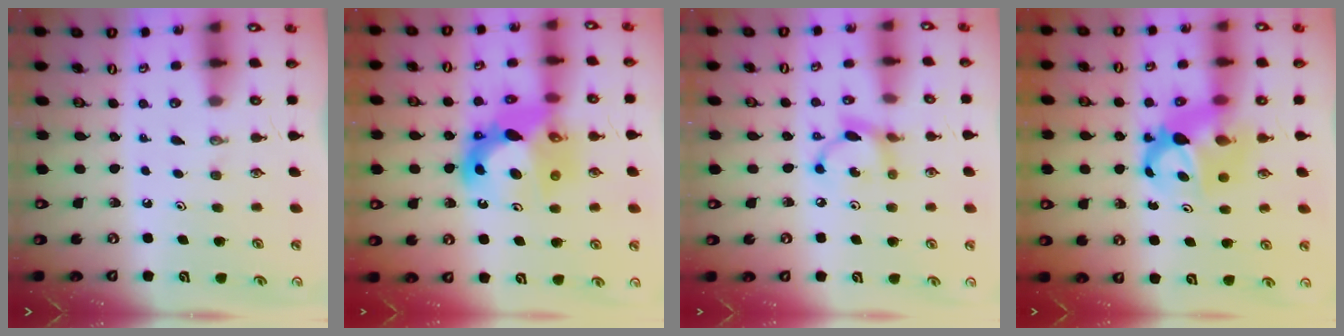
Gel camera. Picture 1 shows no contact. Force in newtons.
{"total": 13.9, "press": 13.8, "slide": 1.5}
{"total": 7.1, "press": 7.1, "slide": 0.1}
{"total": 6.6, "press": 6.6, "slide": 0.5}